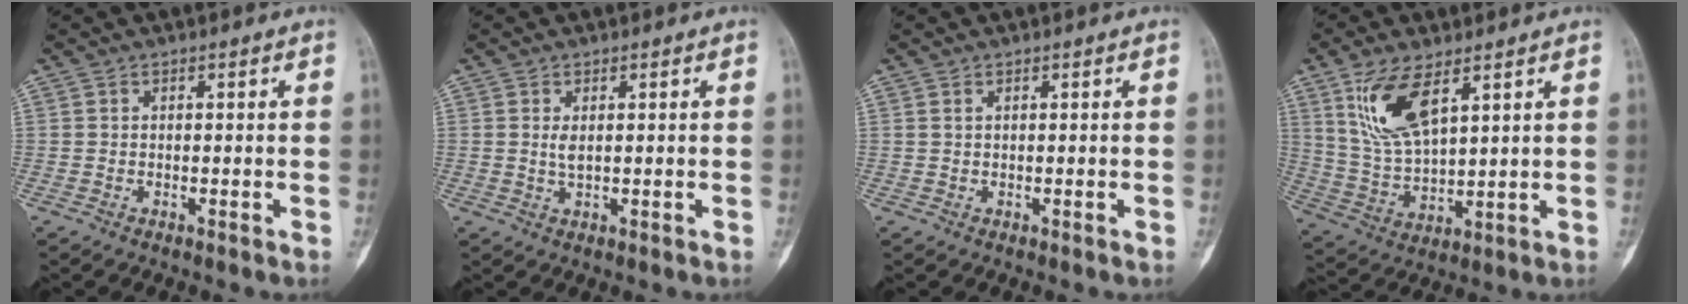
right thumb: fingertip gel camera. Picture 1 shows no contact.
{"total": 1.5, "force": [0.4, 0.6, 1.4], "torque": [-0.027, -0.004, 0.011]}
{"total": 0.0}
{"total": 12.0, "force": [6.0, 5.0, 9.1], "torque": [-0.172, -0.024, 0.130]}